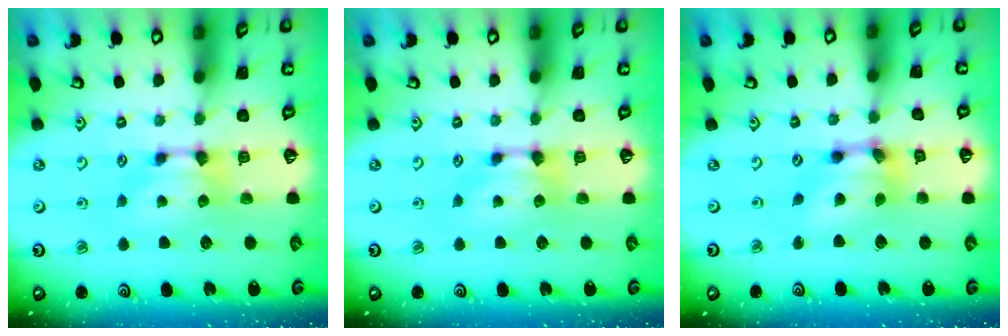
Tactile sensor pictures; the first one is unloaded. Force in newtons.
{"total": 0.0}
{"total": 5.3, "press": 4.7, "slide": 2.4}